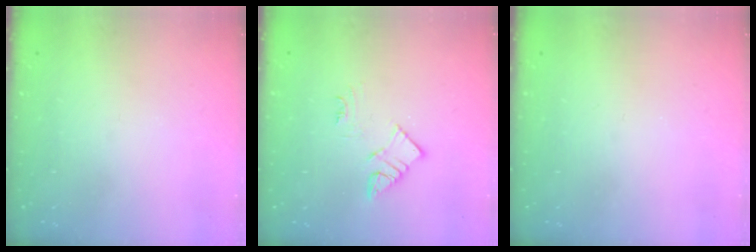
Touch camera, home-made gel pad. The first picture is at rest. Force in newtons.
{"total": 6.9, "press": 6.8, "slide": 0.3}
{"total": 0.0}